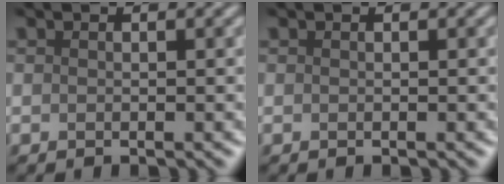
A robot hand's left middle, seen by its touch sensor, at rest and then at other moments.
{"total": 0.0}